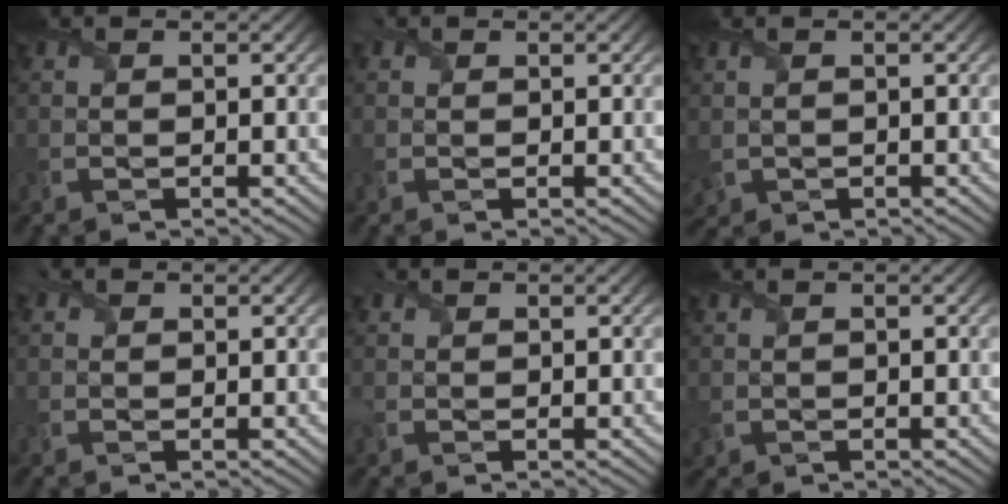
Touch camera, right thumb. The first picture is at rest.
{"total": 0.6, "force": [0.5, 0.4, 0.1], "torque": [-0.001, 0.002, 0.006]}
{"total": 1.5, "force": [0.0, 1.3, 0.8], "torque": [-0.031, -0.009, 0.003]}
{"total": 1.0, "force": [0.6, 0.8, 0.2], "torque": [-0.006, 0.002, 0.009]}
{"total": 0.8, "force": [0.7, 0.4, 0.2], "torque": [-0.007, 0.005, 0.015]}
{"total": 0.9, "force": [0.5, 0.7, 0.2], "torque": [-0.010, -0.002, 0.014]}